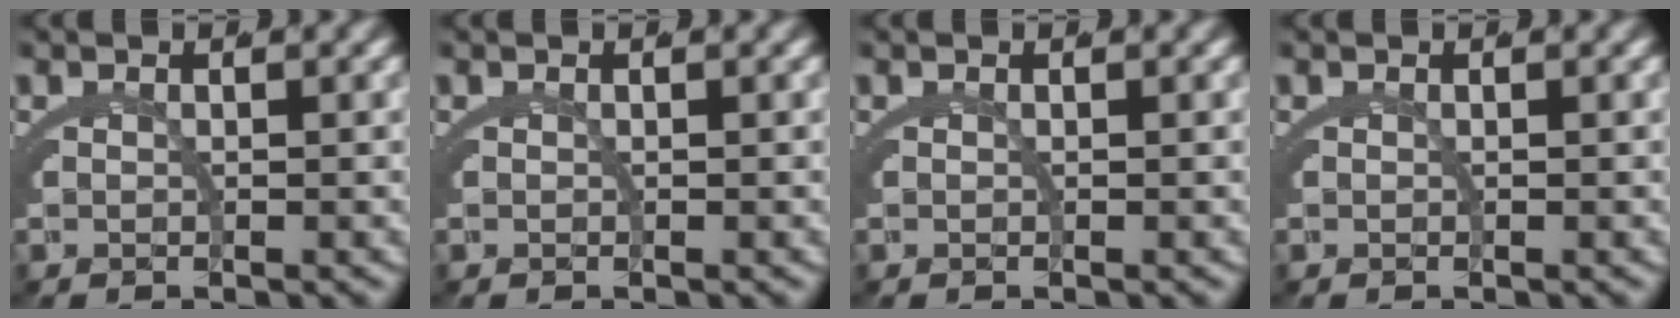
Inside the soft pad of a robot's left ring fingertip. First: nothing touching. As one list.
[{"total": 0.0}, {"total": 0.0}, {"total": 0.0}]